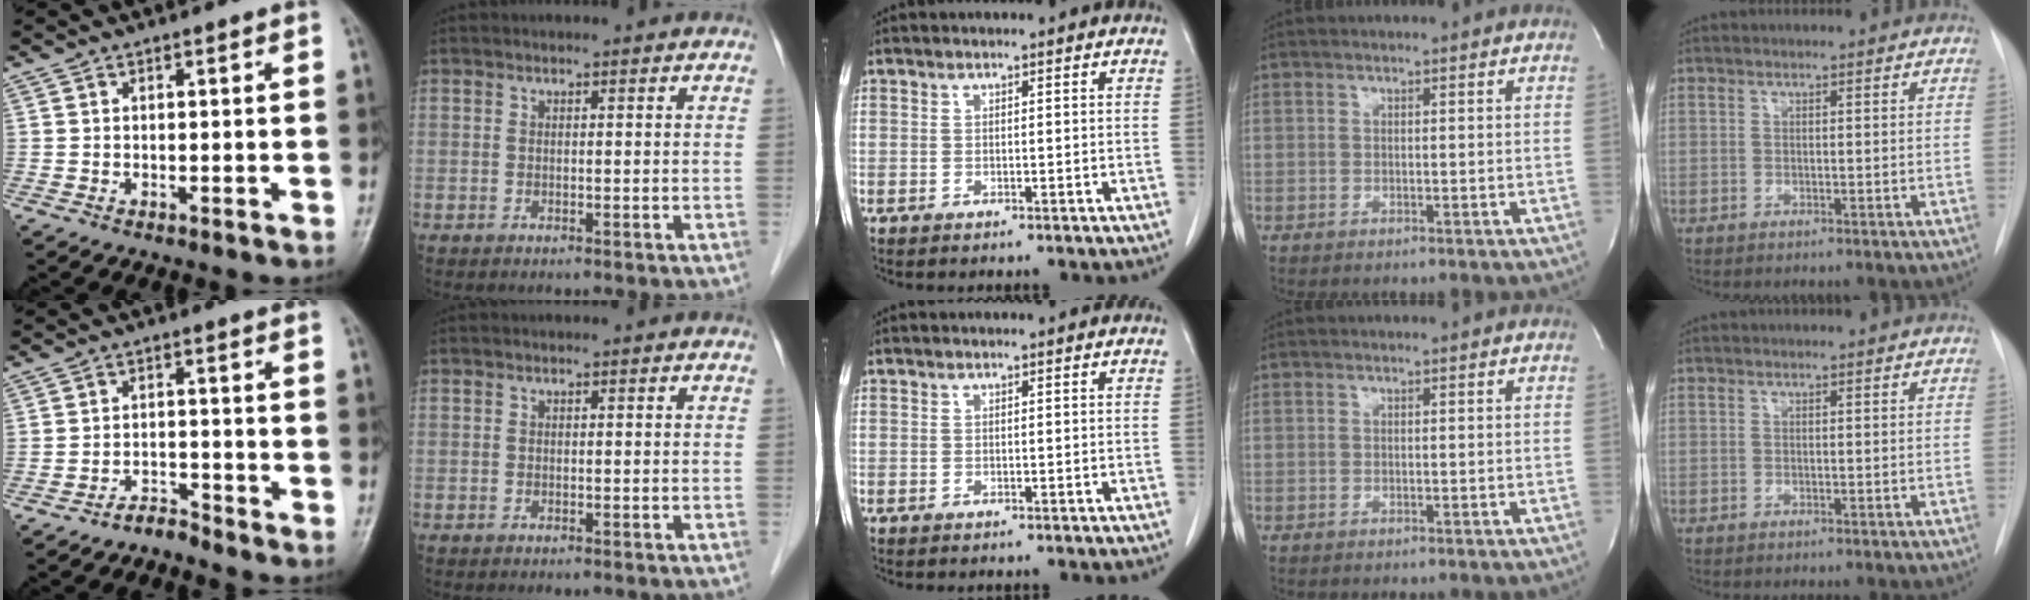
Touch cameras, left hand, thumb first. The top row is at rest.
{"thumb": {"total": 2.7, "force": [-2.7, 0.3, -0.2], "torque": [0.012, 0.021, -0.048]}}